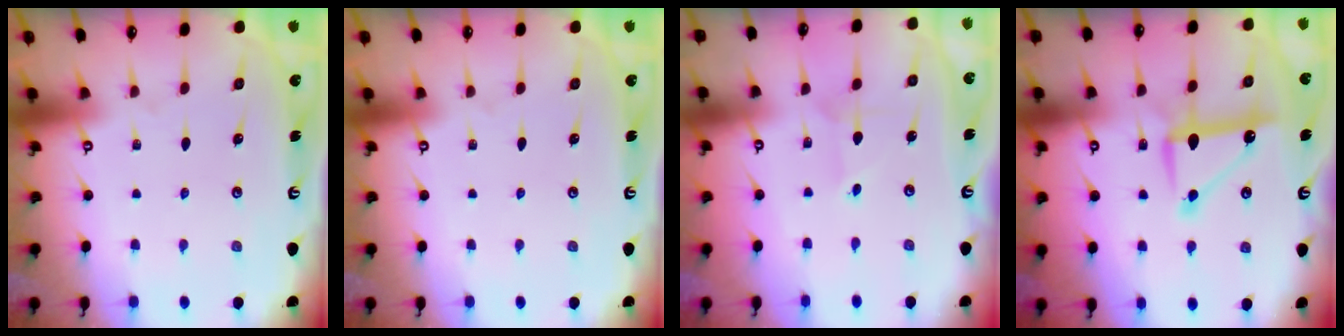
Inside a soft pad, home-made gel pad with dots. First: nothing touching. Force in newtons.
{"total": 0.0}
{"total": 2.8, "press": 2.7, "slide": 0.3}
{"total": 10.4, "press": 10.4, "slide": 0.6}